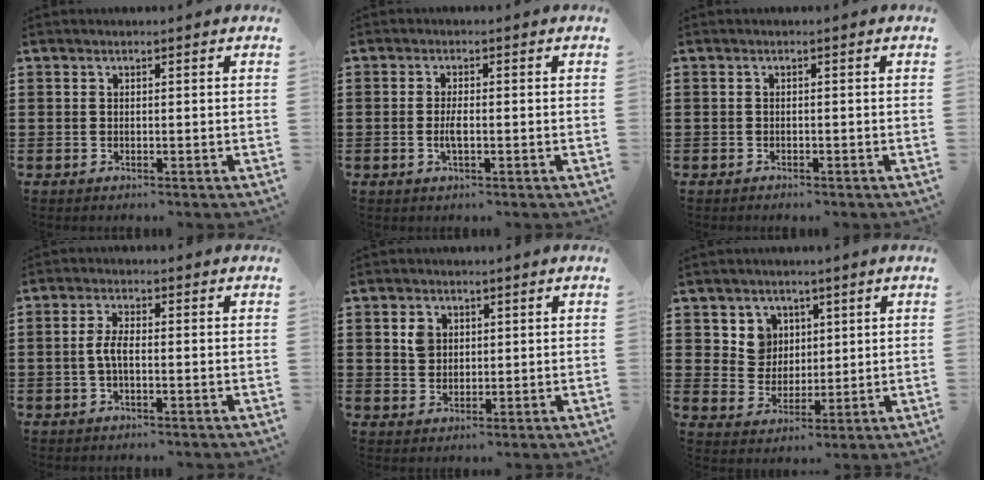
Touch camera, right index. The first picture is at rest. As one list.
[{"total": 2.3, "force": [-0.5, 0.7, 2.2], "torque": [-0.046, -0.002, -0.011]}, {"total": 0.6, "force": [-0.6, 0.0, 0.0], "torque": [-0.003, -0.001, -0.013]}, {"total": 3.2, "force": [-0.6, 1.0, 3.0], "torque": [-0.076, -0.004, -0.019]}, {"total": 2.9, "force": [1.1, 2.4, 1.3], "torque": [-0.034, 0.010, 0.019]}, {"total": 5.8, "force": [2.7, 5.1, 1.0], "torque": [-0.040, 0.011, 0.050]}]